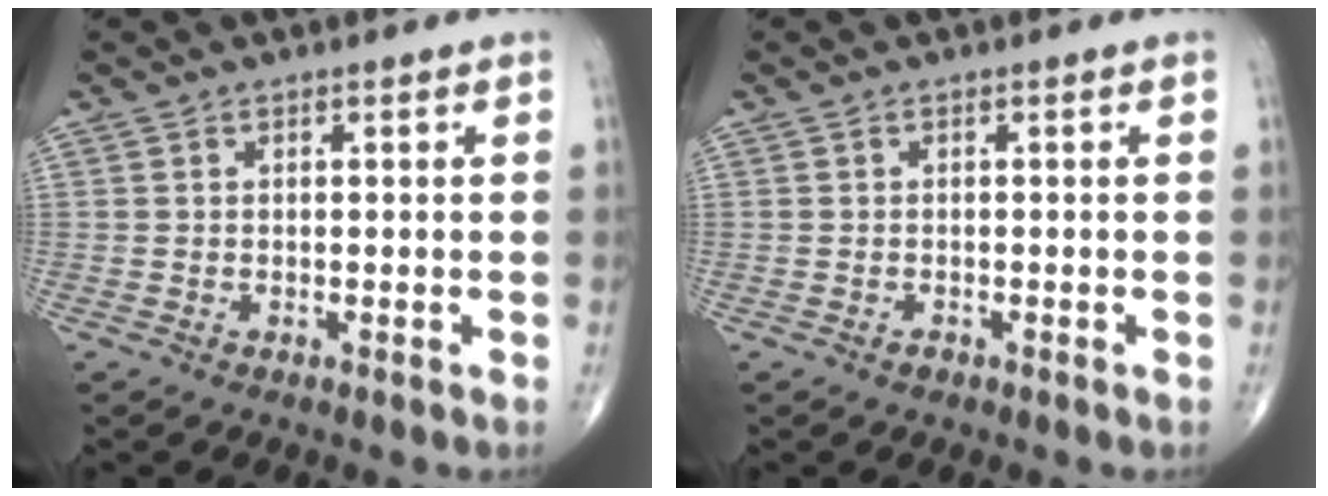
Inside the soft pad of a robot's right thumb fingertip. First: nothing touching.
{"total": 0.7, "force": [-0.5, 0.4, 0.3], "torque": [-0.002, 0.001, -0.009]}